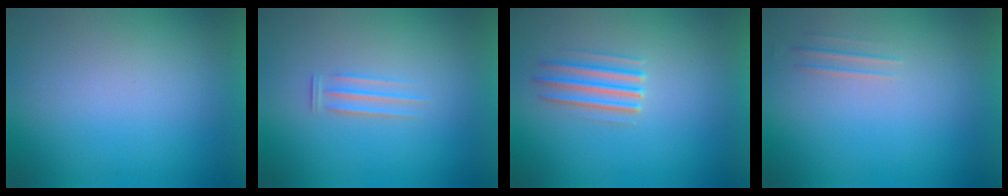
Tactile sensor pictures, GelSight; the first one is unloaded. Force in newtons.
{"total": 1.6}
{"total": 2.8}
{"total": 1.7}